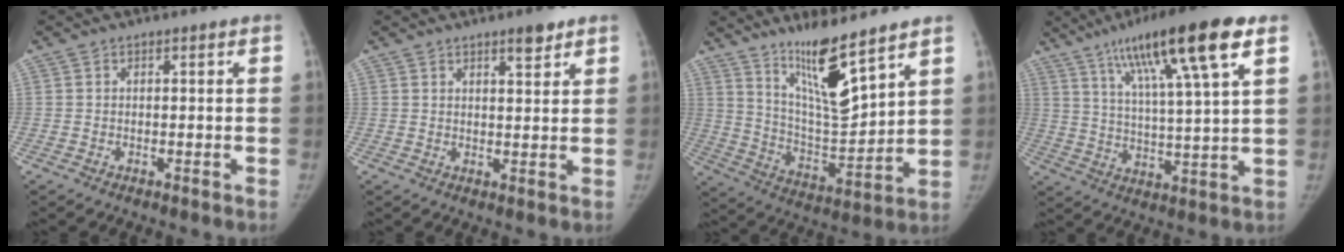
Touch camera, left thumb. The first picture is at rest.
{"total": 3.8, "force": [2.6, 1.2, 2.5], "torque": [-0.026, -0.017, 0.038]}
{"total": 13.5, "force": [9.6, 2.1, 9.2], "torque": [-0.146, -0.081, 0.185]}
{"total": 18.8, "force": [10.0, 2.4, 15.8], "torque": [-0.255, -0.019, 0.167]}